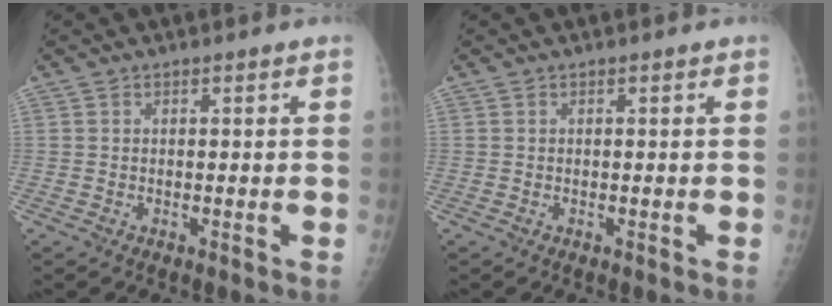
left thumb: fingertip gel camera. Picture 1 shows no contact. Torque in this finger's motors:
{"motor_torque": [-0.02, -0.01, -0.10, -0.07, 0.00]}